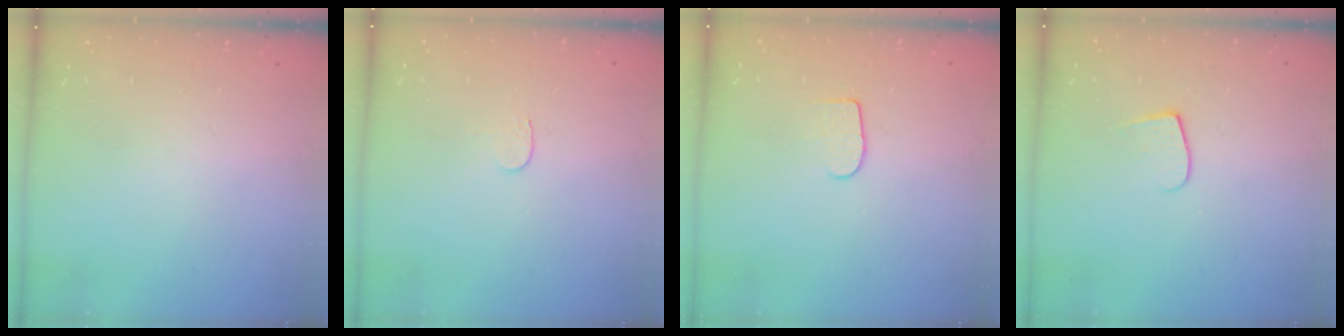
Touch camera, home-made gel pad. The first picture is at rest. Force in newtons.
{"total": 3.4, "press": 3.4, "slide": 0.4}
{"total": 5.8, "press": 5.8, "slide": 0.5}
{"total": 5.8, "press": 5.8, "slide": 0.7}